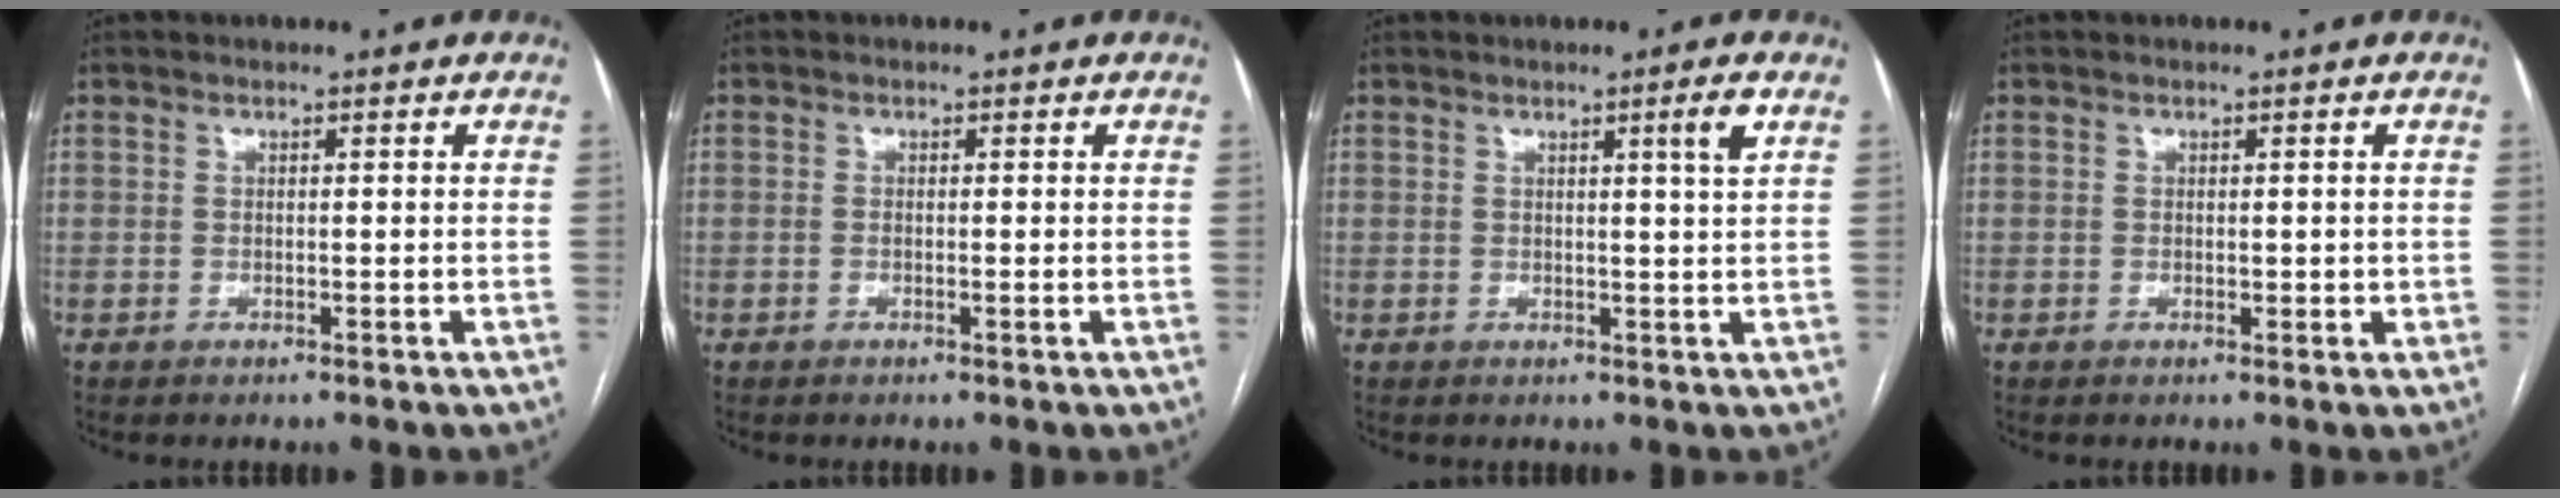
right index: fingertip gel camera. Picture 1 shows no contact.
{"total": 0.8, "force": [-0.2, 0.0, 0.7], "torque": [-0.016, 0.000, -0.003]}
{"total": 2.5, "force": [1.2, -0.7, 2.1], "torque": [-0.031, -0.008, 0.020]}
{"total": 1.1, "force": [-0.1, 0.6, 0.9], "torque": [-0.014, -0.002, 0.001]}